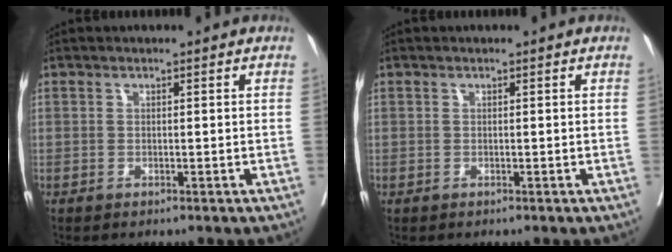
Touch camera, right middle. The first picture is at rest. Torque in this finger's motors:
{"motor_torque": [-0.06, -0.06, 0.00, 0.00]}